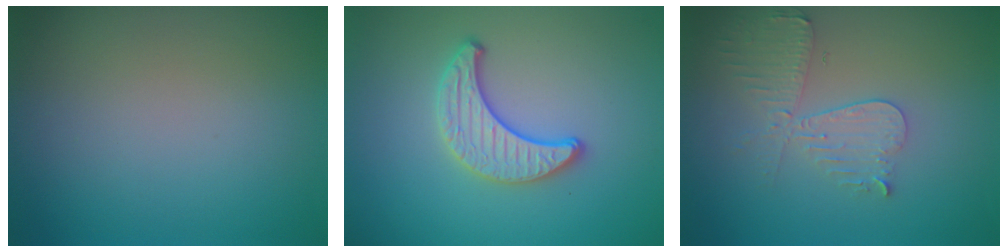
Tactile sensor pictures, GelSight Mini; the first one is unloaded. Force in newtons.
{"total": 3.3, "press": 3.1, "slide": 1.3}
{"total": 3.9, "press": 3.4, "slide": 1.8}